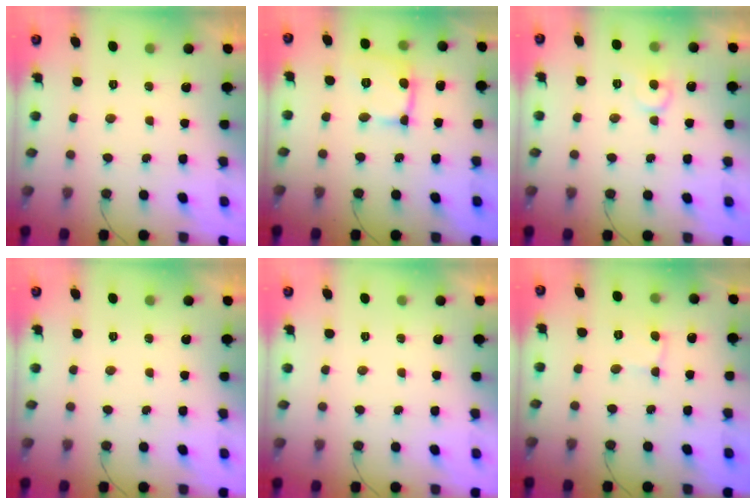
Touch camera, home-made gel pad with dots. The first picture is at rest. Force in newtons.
{"total": 12.5, "press": 12.4, "slide": 1.2}
{"total": 8.6, "press": 8.6, "slide": 0.8}
{"total": 0.0}
{"total": 0.0}
{"total": 2.6, "press": 2.6, "slide": 0.2}